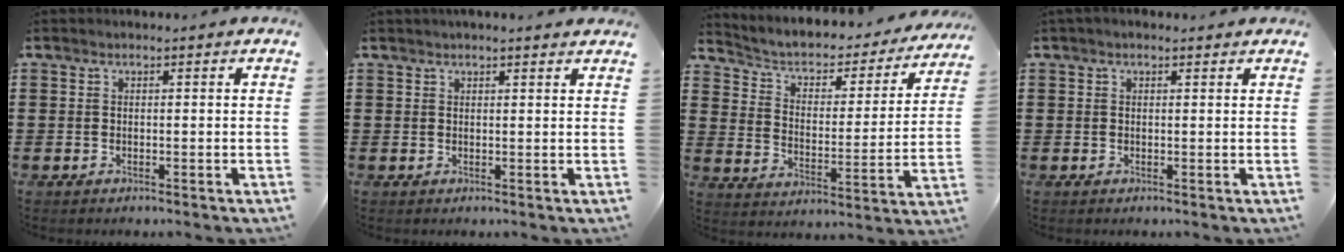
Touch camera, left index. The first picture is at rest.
{"total": 1.4, "force": [1.4, 0.3, 0.2], "torque": [-0.007, -0.001, 0.028]}
{"total": 3.0, "force": [1.9, 1.9, 1.4], "torque": [-0.044, -0.020, 0.020]}
{"total": 0.9, "force": [0.6, 0.5, 0.4], "torque": [-0.009, 0.003, 0.012]}